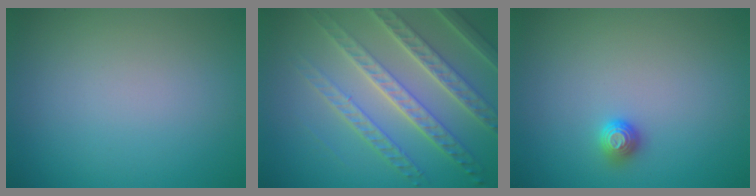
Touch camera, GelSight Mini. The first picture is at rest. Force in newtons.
{"total": 6.8, "press": 5.3, "slide": 4.3}
{"total": 1.1, "press": 1.1, "slide": 0.4}